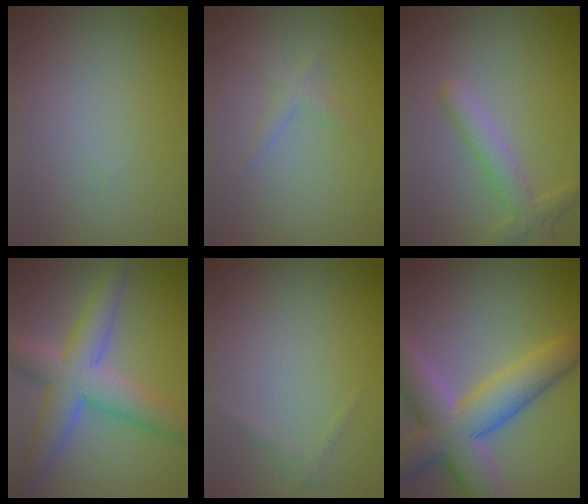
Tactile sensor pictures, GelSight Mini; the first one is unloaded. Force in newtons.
{"total": 1.1, "press": 1.1, "slide": 0.0}
{"total": 2.8, "press": 2.8, "slide": 0.1}
{"total": 6.9, "press": 6.9, "slide": 0.4}
{"total": 0.6, "press": 0.6, "slide": 0.0}
{"total": 9.4, "press": 9.3, "slide": 0.6}